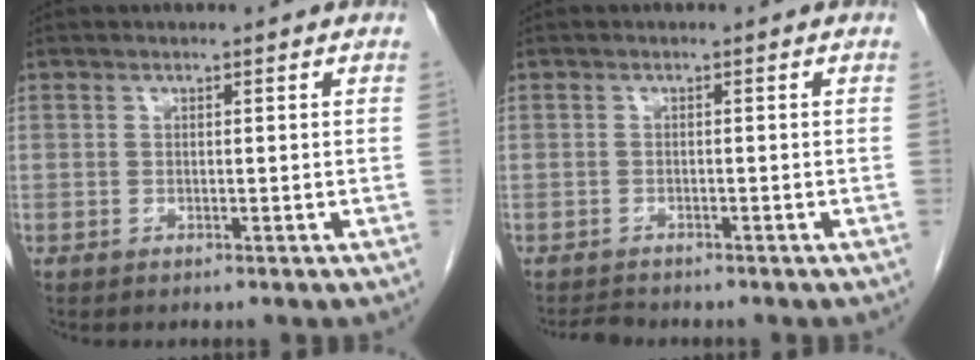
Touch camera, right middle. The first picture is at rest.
{"total": 1.5, "force": [-1.5, 0.2, 0.1], "torque": [-0.008, -0.008, -0.021]}